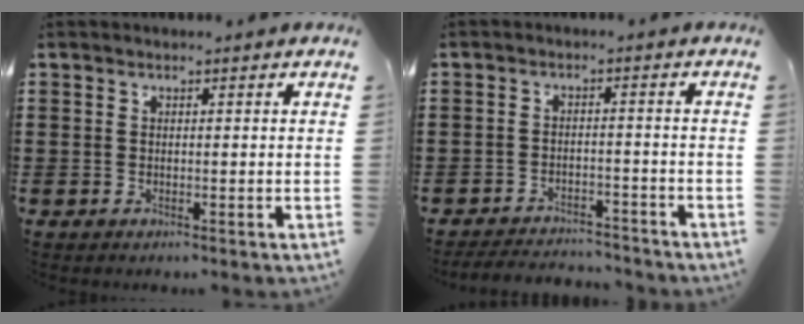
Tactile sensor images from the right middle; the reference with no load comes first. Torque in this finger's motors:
{"motor_torque": [0.11, -0.60, -0.04, 0.00]}